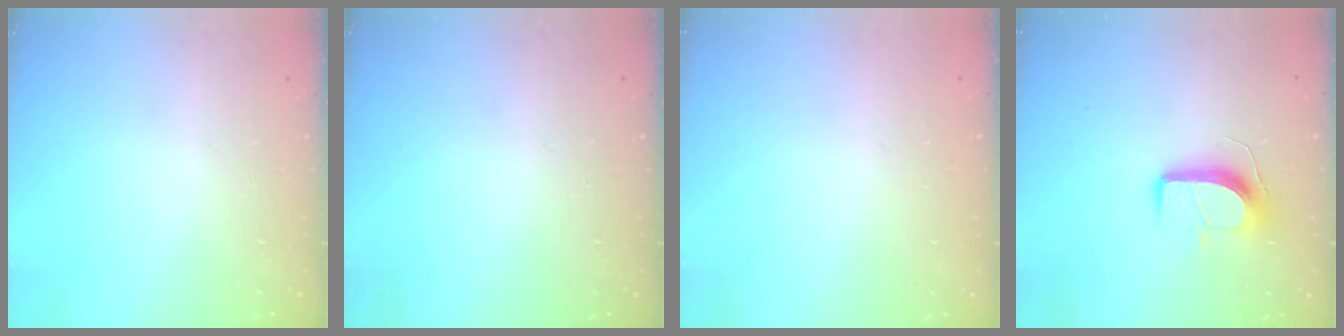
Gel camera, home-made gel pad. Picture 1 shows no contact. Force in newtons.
{"total": 0.0}
{"total": 0.0}
{"total": 10.2, "press": 10.2, "slide": 0.0}